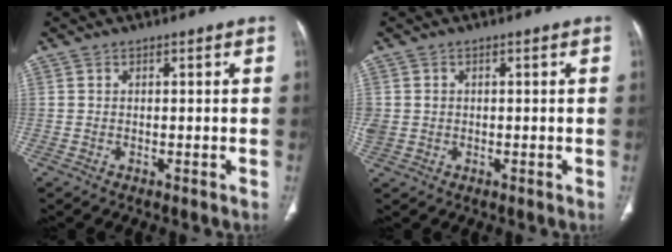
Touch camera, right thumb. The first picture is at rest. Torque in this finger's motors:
{"motor_torque": [1.85, 1.79, 0.22, -0.15, 0.17]}